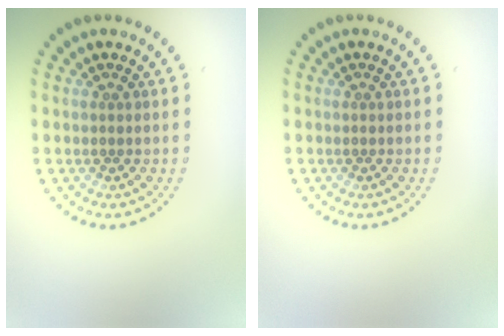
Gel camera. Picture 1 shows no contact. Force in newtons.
{"total": 0.0}